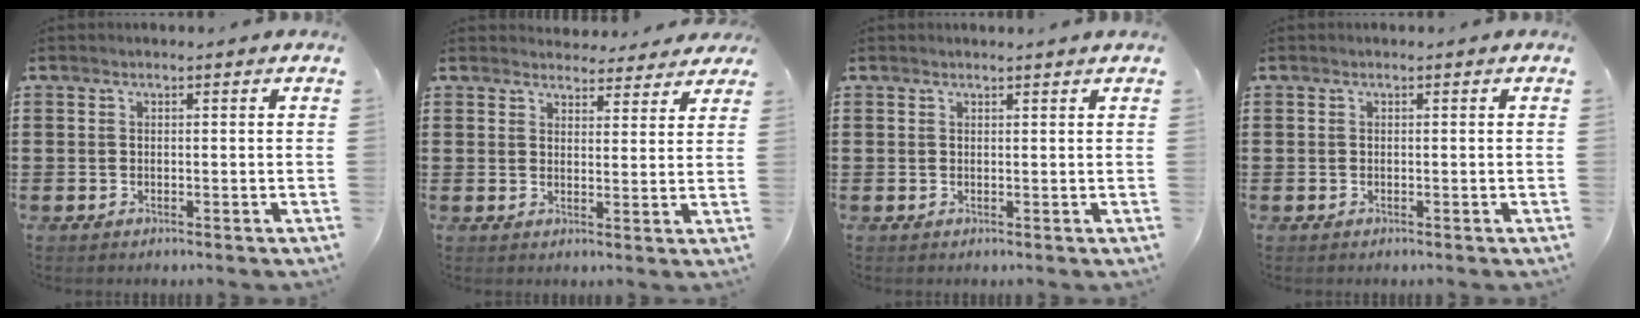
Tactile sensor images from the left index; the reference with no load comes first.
{"total": 3.8, "force": [3.7, 0.8, 0.4], "torque": [-0.012, -0.016, 0.067]}
{"total": 1.0, "force": [1.0, -0.1, 0.2], "torque": [-0.006, -0.003, 0.020]}
{"total": 0.0}